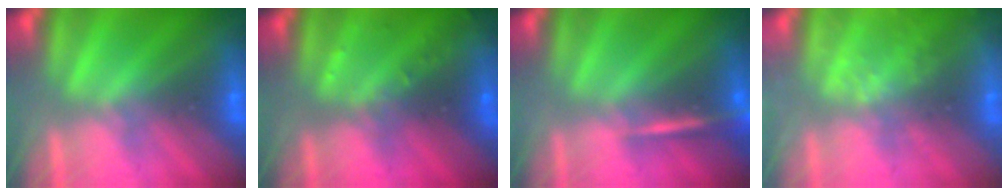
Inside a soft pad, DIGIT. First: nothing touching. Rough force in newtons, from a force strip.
{"total": 2.7}
{"total": 2.3}
{"total": 2.4}